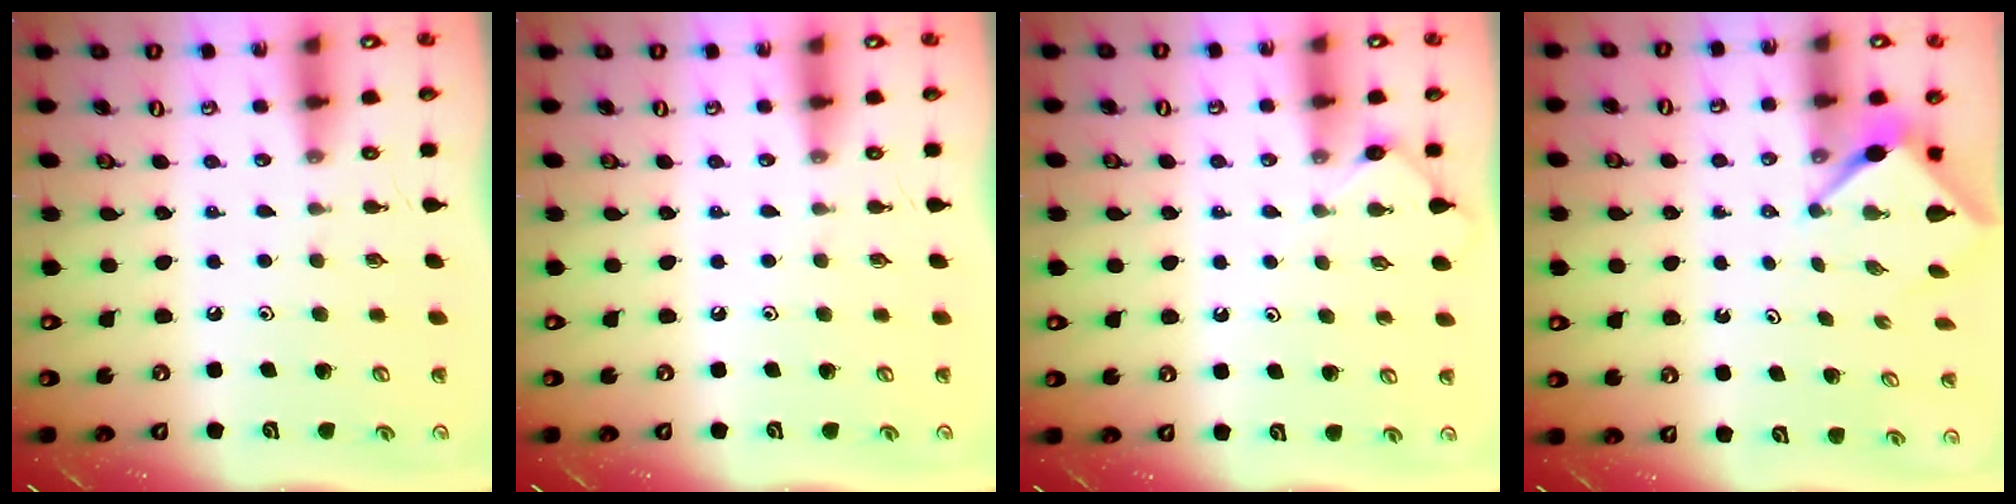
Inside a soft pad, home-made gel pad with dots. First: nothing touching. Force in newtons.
{"total": 0.0}
{"total": 3.0, "press": 3.0, "slide": 0.4}
{"total": 3.0, "press": 3.0, "slide": 0.3}